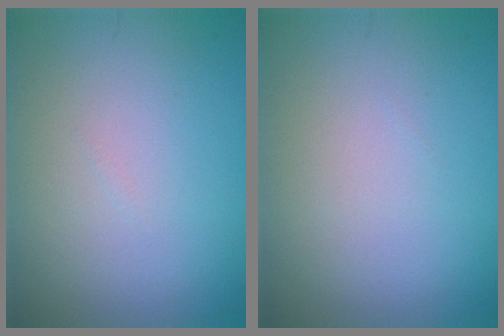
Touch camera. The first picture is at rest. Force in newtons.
{"total": 0.0}